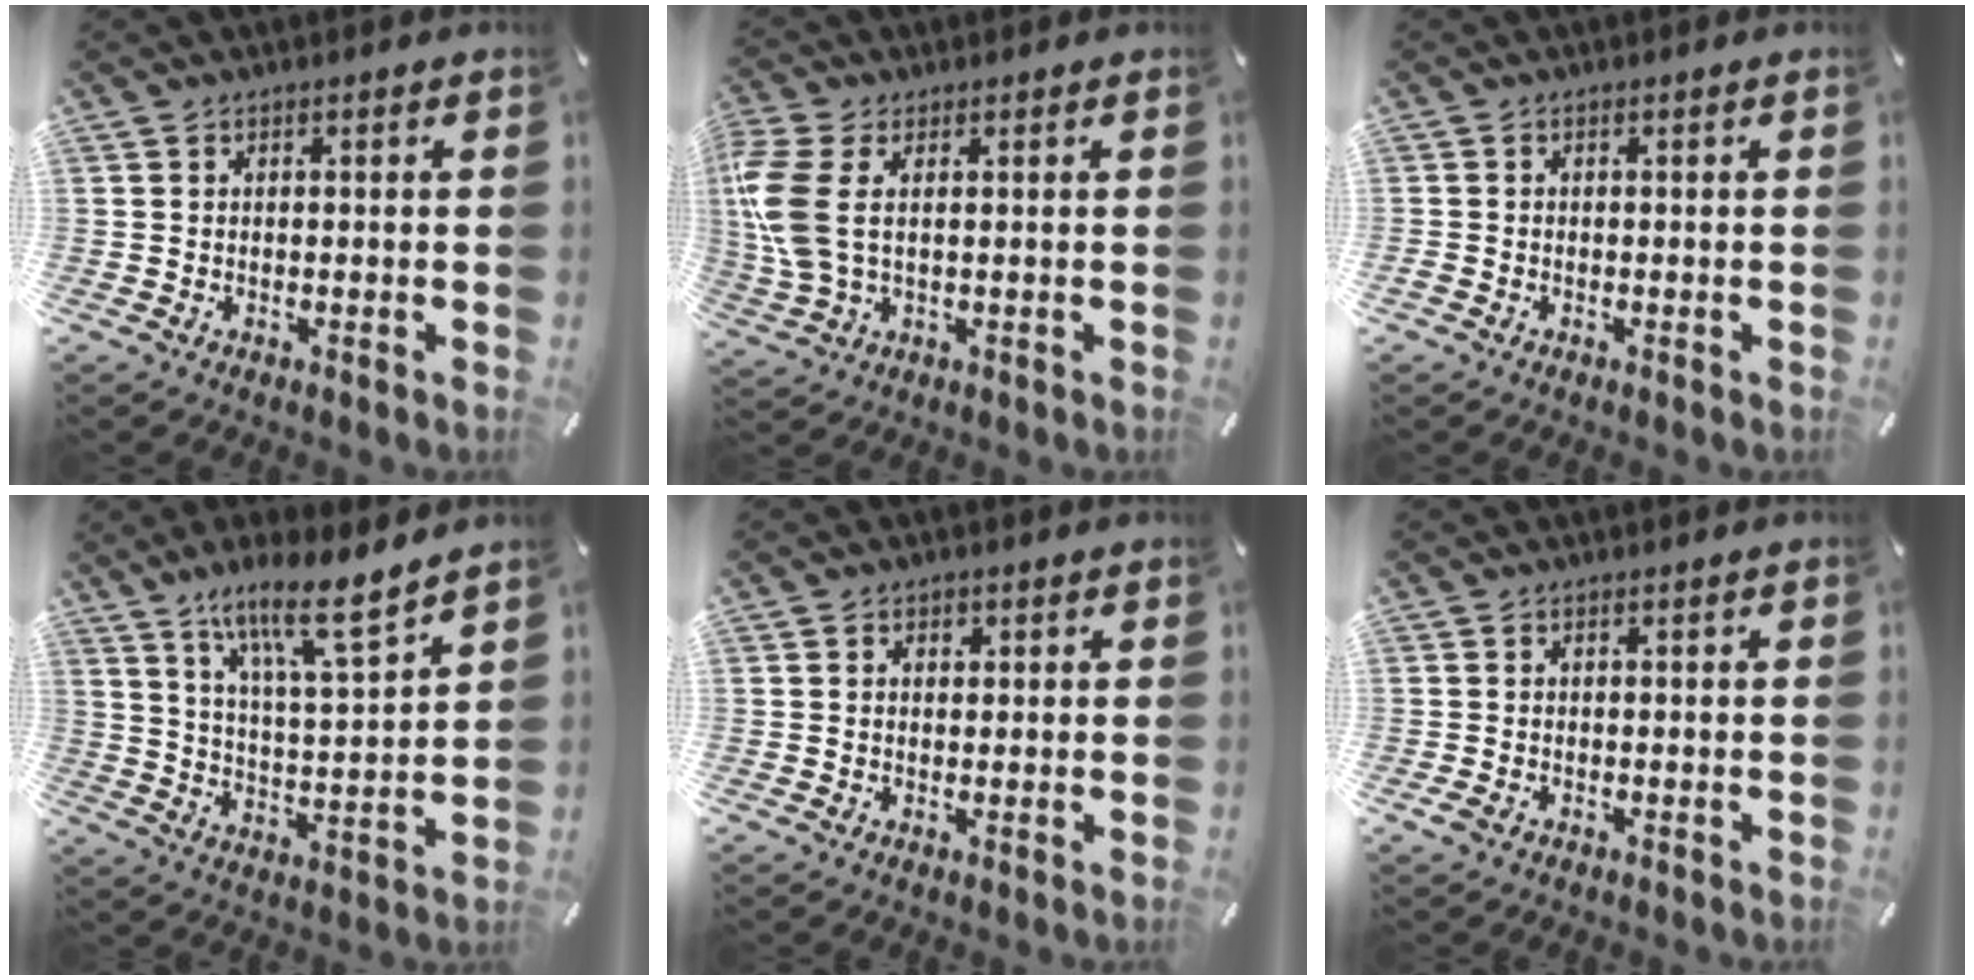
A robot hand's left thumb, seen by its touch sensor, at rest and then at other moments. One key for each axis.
{"total": 8.9, "fx": 1.5, "fy": 4.6, "fz": 7.5, "tx": -0.186, "ty": -0.012, "tz": 0.027}
{"total": 0.5, "fx": -0.4, "fy": 0.3, "fz": 0.1, "tx": 0.001, "ty": 0.000, "tz": -0.009}
{"total": 12.7, "fx": 9.8, "fy": 2.3, "fz": 7.7, "tx": -0.137, "ty": -0.055, "tz": 0.167}
{"total": 1.4, "fx": 0.3, "fy": 1.3, "fz": 0.5, "tx": -0.004, "ty": 0.004, "tz": 0.001}
{"total": 1.0, "fx": -0.4, "fy": 0.7, "fz": 0.6, "tx": -0.009, "ty": 0.002, "tz": -0.008}